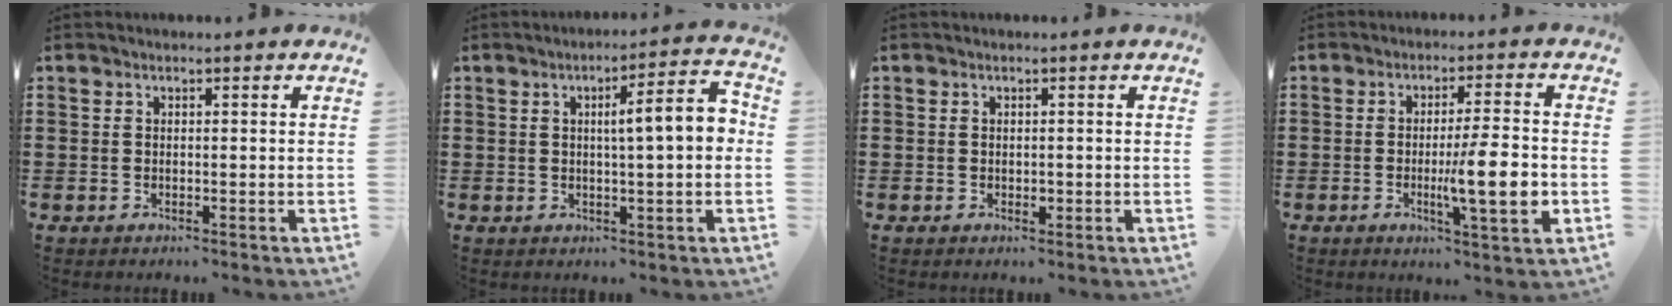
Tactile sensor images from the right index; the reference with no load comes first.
{"total": 7.4, "force": [0.8, 0.8, 7.3], "torque": [-0.110, -0.008, 0.003]}
{"total": 0.9, "force": [-0.1, 0.6, 0.6], "torque": [-0.012, 0.002, -0.002]}
{"total": 9.9, "force": [-1.8, 1.5, 9.6], "torque": [-0.146, -0.014, -0.033]}